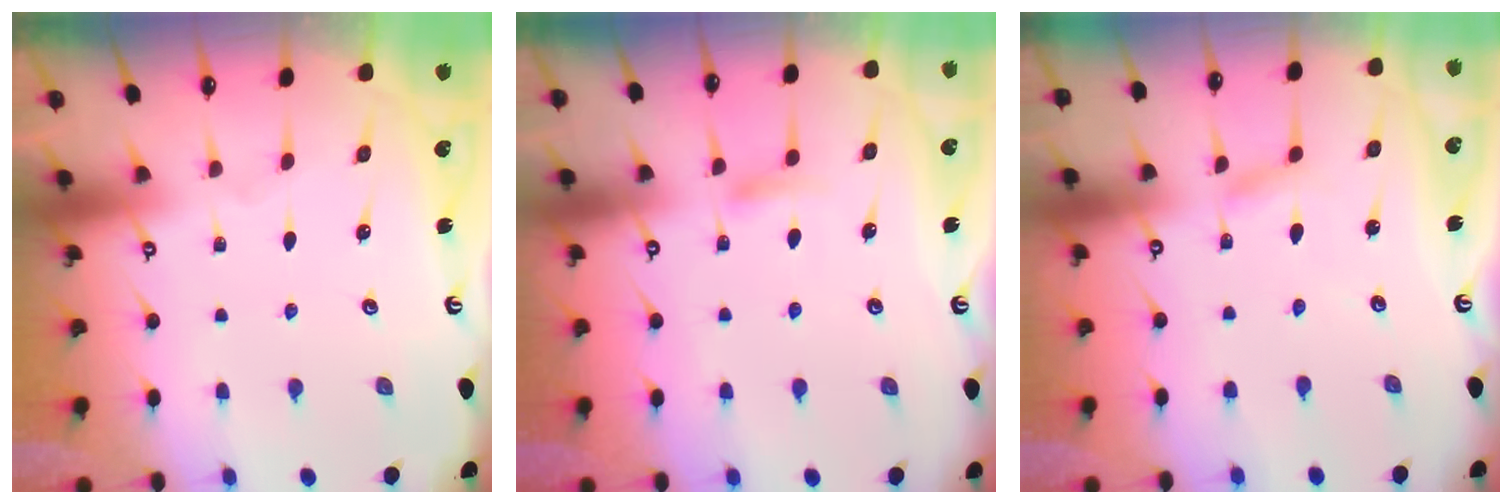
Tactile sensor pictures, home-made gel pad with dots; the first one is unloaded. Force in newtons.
{"total": 6.1, "press": 6.0, "slide": 0.8}
{"total": 2.5, "press": 2.4, "slide": 0.3}